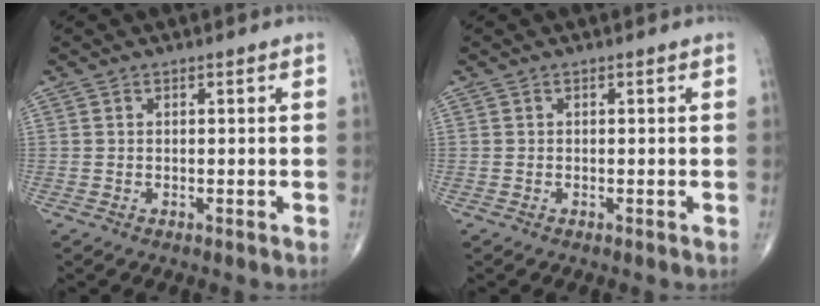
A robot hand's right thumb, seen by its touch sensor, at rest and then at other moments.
{"total": 0.0}